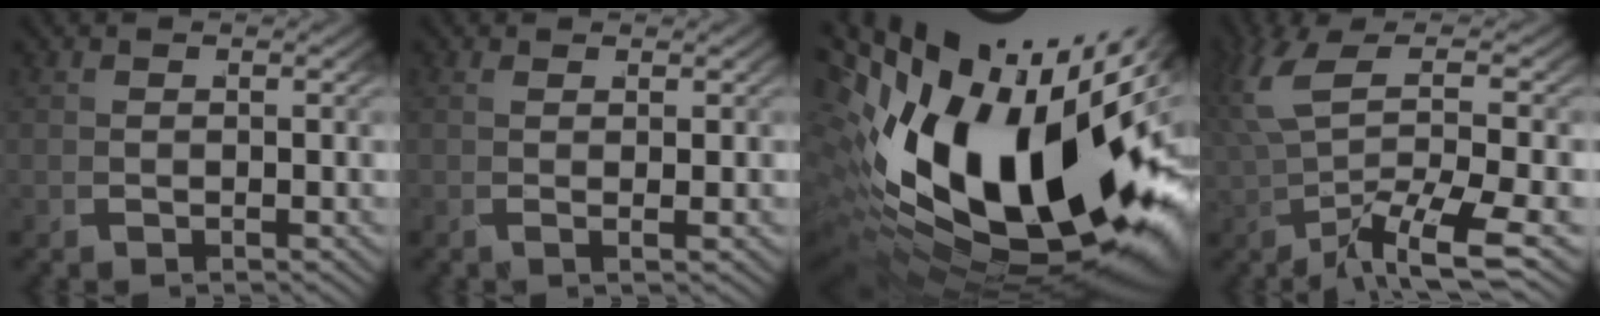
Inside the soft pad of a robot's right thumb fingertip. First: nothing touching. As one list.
[{"total": 1.0, "force": [0.5, -0.8, 0.4], "torque": [-0.005, 0.010, 0.006]}, {"total": 30.0, "force": [1.5, 17.4, 24.4], "torque": [-0.415, -0.026, 0.047]}, {"total": 7.8, "force": [0.3, 2.8, 7.3], "torque": [-0.151, 0.002, 0.017]}]